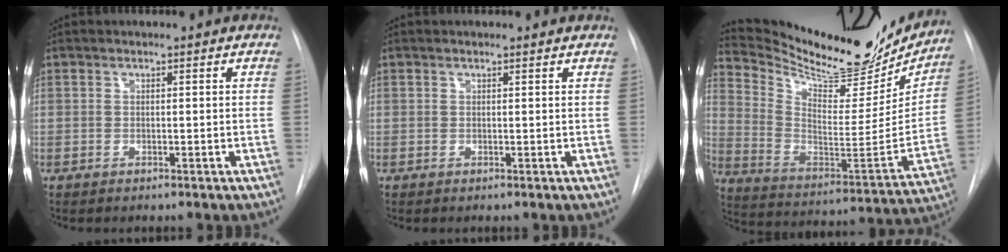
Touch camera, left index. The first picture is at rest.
{"total": 1.3, "force": [1.3, 0.0, 0.3], "torque": [-0.010, 0.006, 0.013]}
{"total": 26.1, "force": [23.6, 6.1, 9.4], "torque": [-0.156, -0.066, 0.340]}